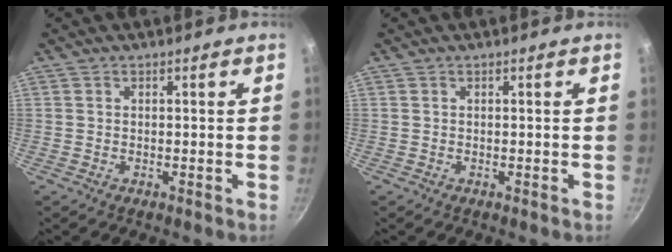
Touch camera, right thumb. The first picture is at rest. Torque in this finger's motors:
{"motor_torque": [0.00, 0.00, 0.02, 0.02, 0.00]}